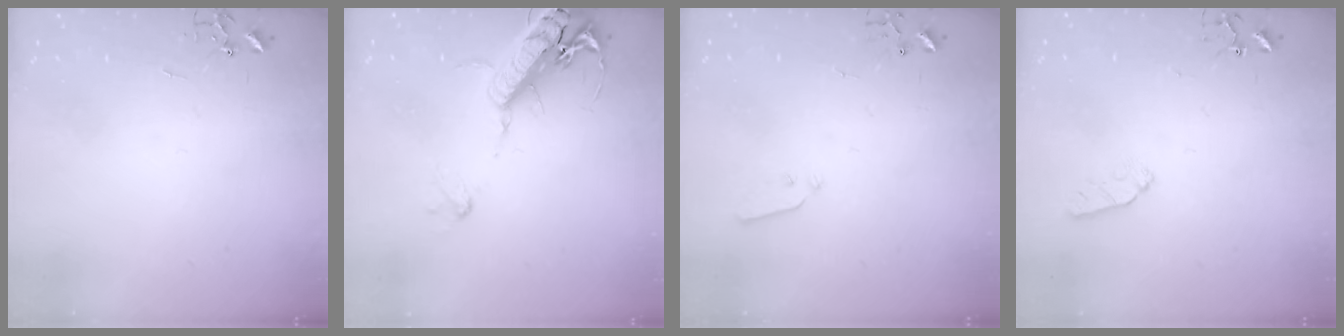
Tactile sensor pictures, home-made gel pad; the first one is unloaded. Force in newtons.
{"total": 19.9, "press": 19.5, "slide": 3.8}
{"total": 3.7, "press": 3.7, "slide": 0.1}
{"total": 5.4, "press": 5.3, "slide": 0.7}